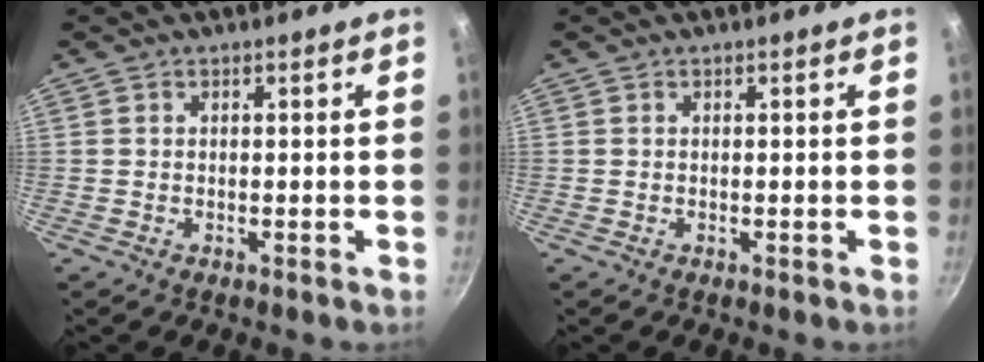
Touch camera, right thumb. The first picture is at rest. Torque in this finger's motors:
{"motor_torque": [0.00, 0.00, -0.24, 0.24, 0.00]}